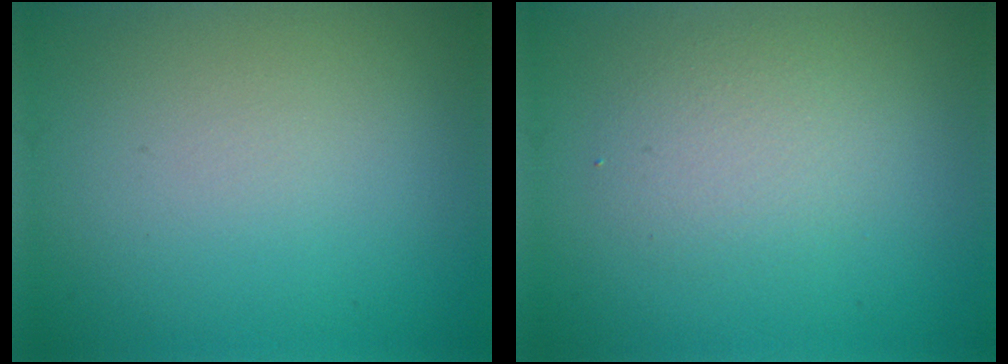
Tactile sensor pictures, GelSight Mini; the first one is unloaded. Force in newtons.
{"total": 2.2, "press": 2.2, "slide": 0.0}